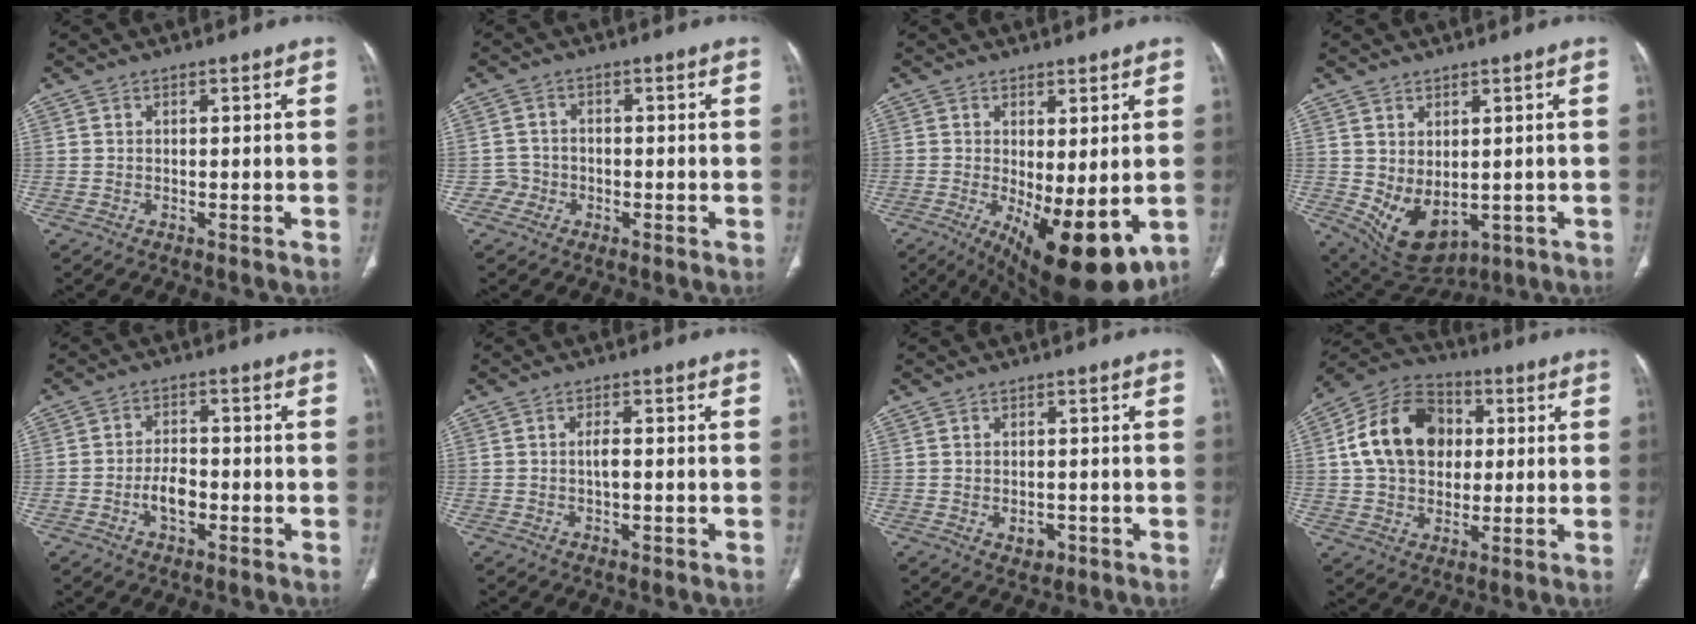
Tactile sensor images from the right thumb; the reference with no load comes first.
{"total": 2.8, "force": [-1.1, 2.6, 0.1], "torque": [0.013, 0.013, -0.027]}
{"total": 14.3, "force": [-3.3, 5.4, 12.8], "torque": [-0.185, -0.028, -0.031]}
{"total": 9.7, "force": [-1.0, 6.0, 7.5], "torque": [-0.113, -0.009, 0.016]}
{"total": 4.9, "force": [-1.8, 2.9, 3.6], "torque": [-0.054, 0.017, -0.032]}
{"total": 2.2, "force": [-0.3, 1.0, 1.9], "torque": [-0.033, 0.001, -0.007]}
{"total": 2.7, "force": [-0.9, 2.0, 1.6], "torque": [-0.014, 0.005, -0.006]}
{"total": 16.6, "force": [2.5, 12.5, 10.6], "torque": [-0.162, 0.017, 0.035]}